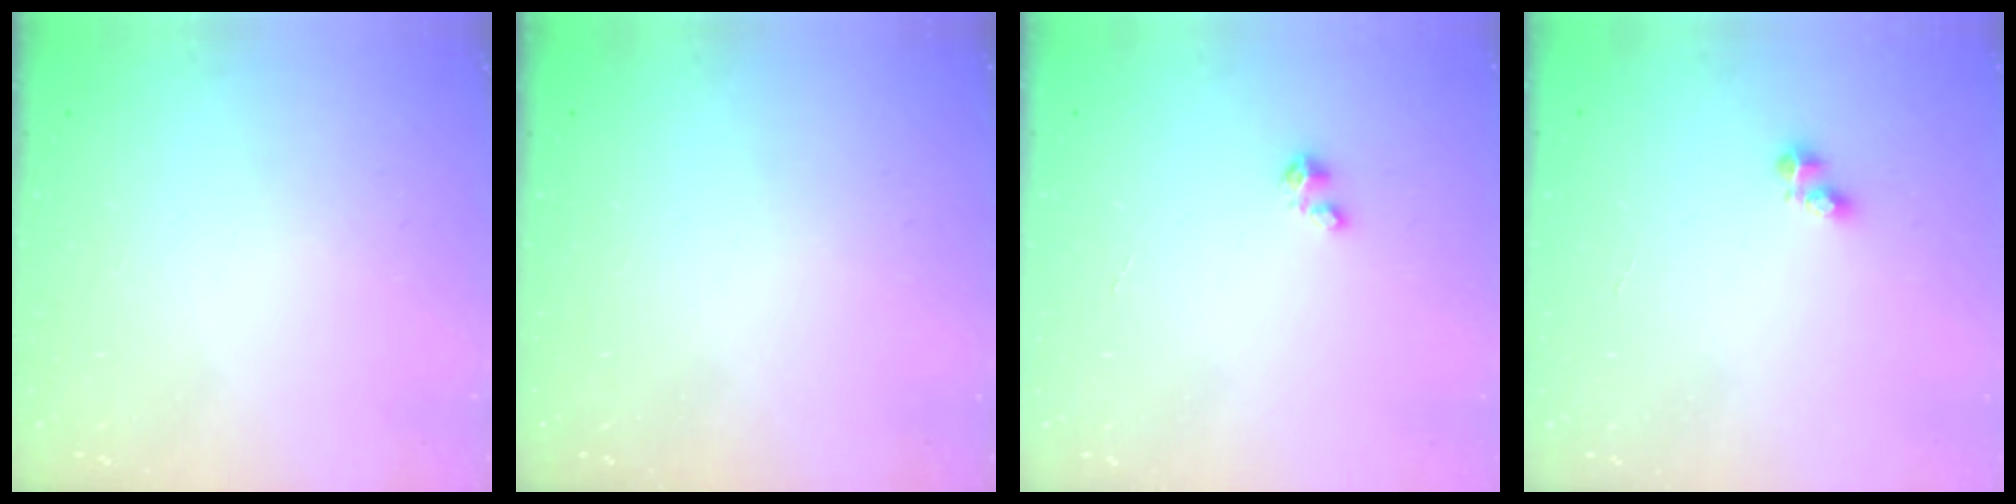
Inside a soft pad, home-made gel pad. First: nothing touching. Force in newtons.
{"total": 0.0}
{"total": 1.6, "press": 1.6, "slide": 0.2}
{"total": 2.4, "press": 2.4, "slide": 0.3}